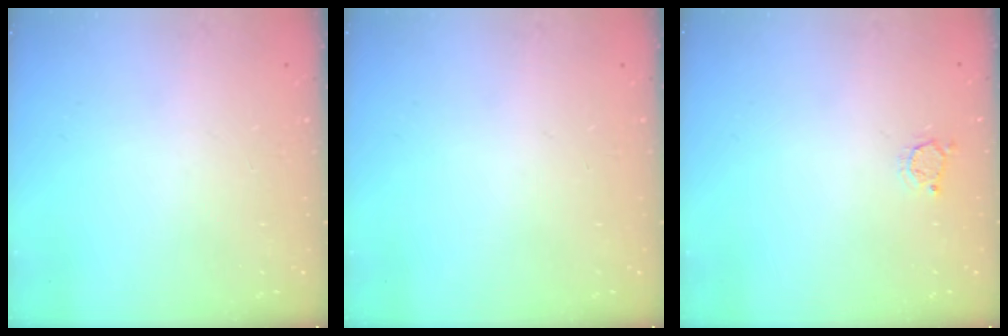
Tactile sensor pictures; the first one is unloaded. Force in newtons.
{"total": 0.0}
{"total": 2.5, "press": 2.5, "slide": 0.3}